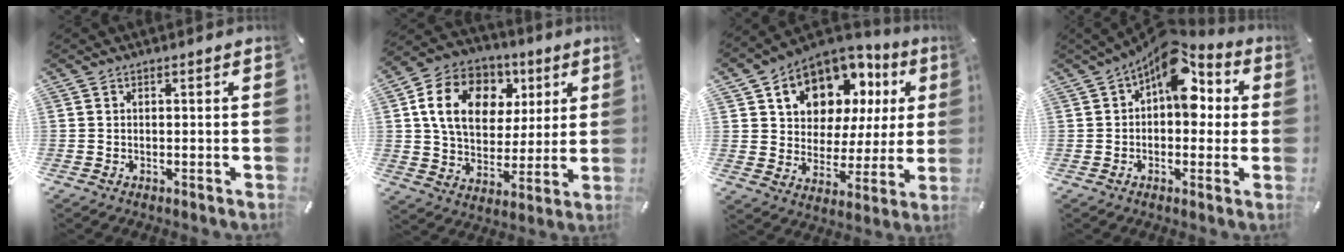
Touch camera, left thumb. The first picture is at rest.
{"total": 15.5, "force": [5.7, 12.0, 8.1], "torque": [-0.142, -0.001, 0.109]}
{"total": 12.2, "force": [7.3, 9.1, 3.7], "torque": [-0.078, -0.056, 0.133]}
{"total": 13.7, "force": [5.6, 8.1, 9.5], "torque": [-0.126, -0.037, 0.097]}